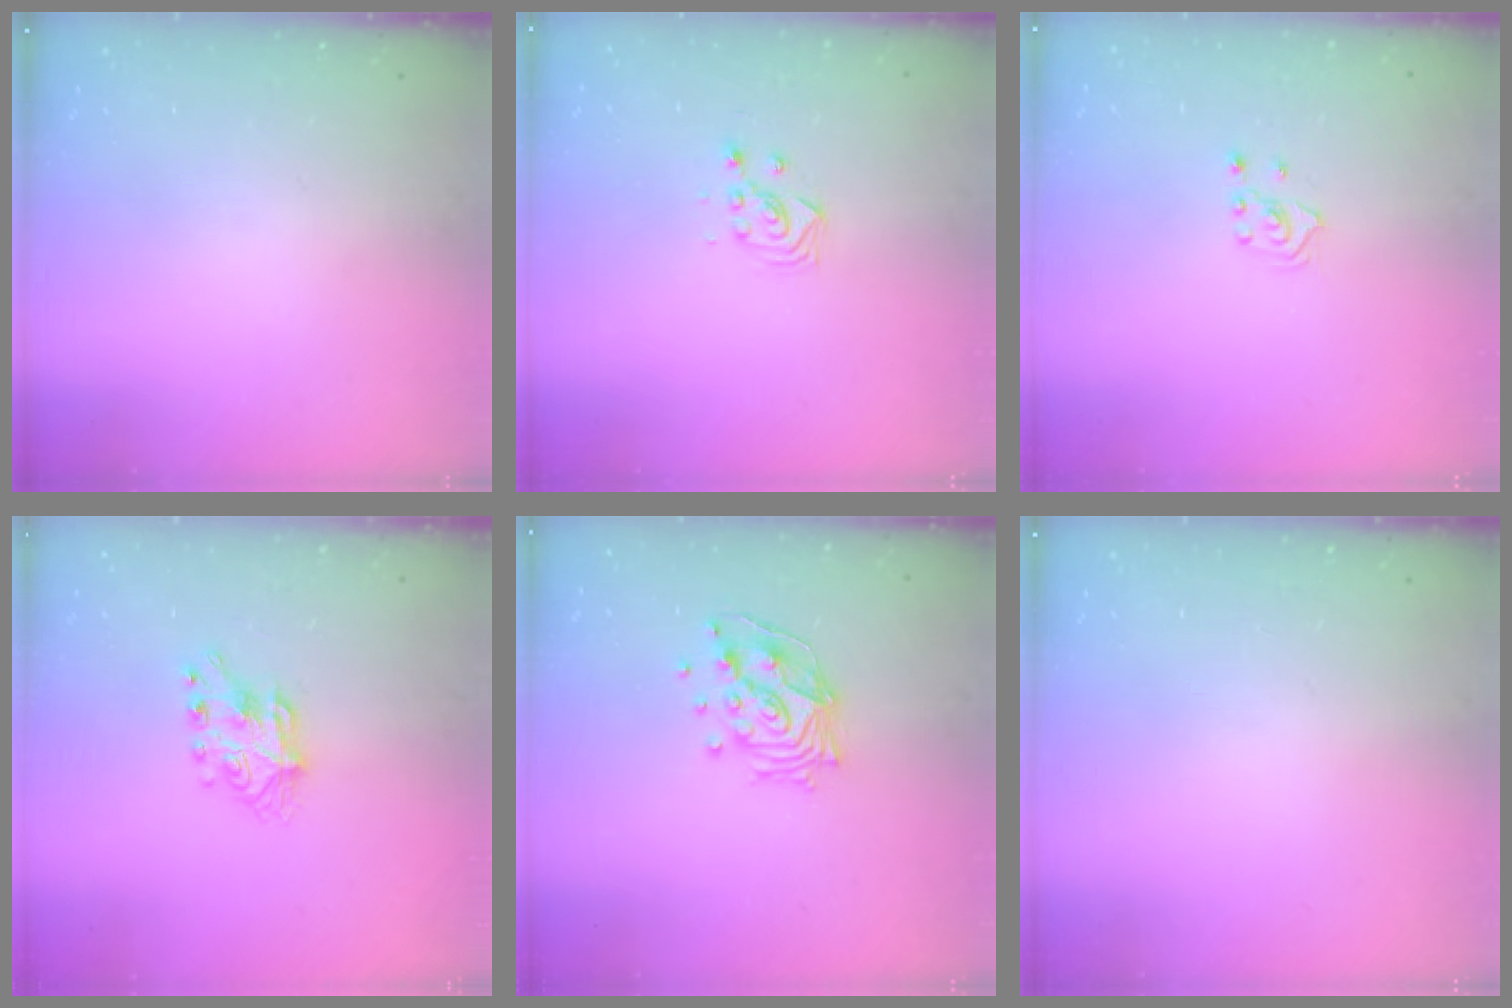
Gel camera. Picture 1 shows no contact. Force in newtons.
{"total": 2.9, "press": 2.9, "slide": 0.4}
{"total": 2.1, "press": 1.8, "slide": 0.9}
{"total": 6.9, "press": 6.9, "slide": 0.5}
{"total": 13.4, "press": 13.4, "slide": 1.6}
{"total": 0.0}